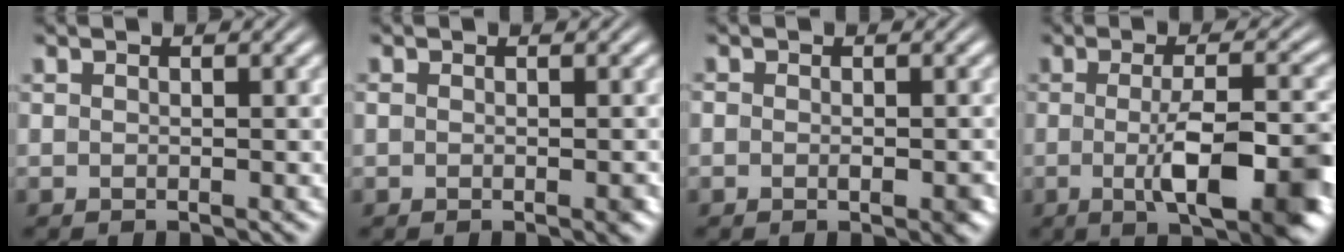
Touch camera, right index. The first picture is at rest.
{"total": 0.7, "force": [-0.2, 0.4, 0.6], "torque": [-0.008, 0.001, -0.002]}
{"total": 1.6, "force": [-0.3, 1.1, 1.2], "torque": [-0.017, 0.001, -0.009]}
{"total": 8.3, "force": [-2.4, 2.2, 7.7], "torque": [-0.114, -0.015, -0.035]}